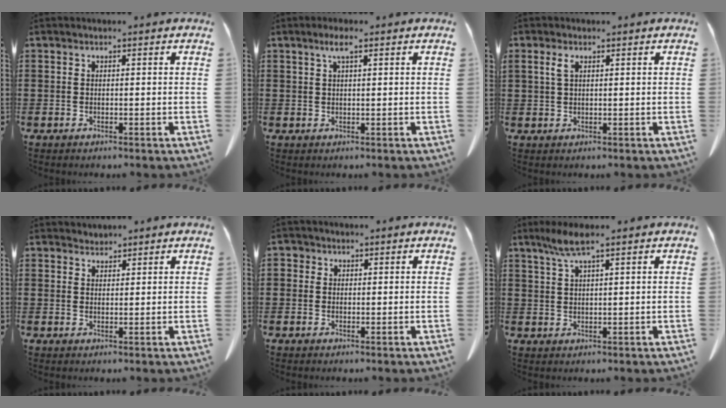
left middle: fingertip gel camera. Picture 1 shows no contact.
{"total": 2.3, "force": [1.1, 0.4, 1.9], "torque": [-0.041, 0.002, 0.019]}
{"total": 1.8, "force": [0.9, 0.7, 1.5], "torque": [-0.034, 0.002, 0.015]}
{"total": 1.4, "force": [1.4, 0.3, -0.2], "torque": [0.000, 0.002, 0.028]}
{"total": 0.9, "force": [0.2, 0.9, 0.1], "torque": [-0.005, 0.003, 0.004]}
{"total": 3.9, "force": [2.4, 0.4, 3.1], "torque": [-0.066, 0.001, 0.043]}